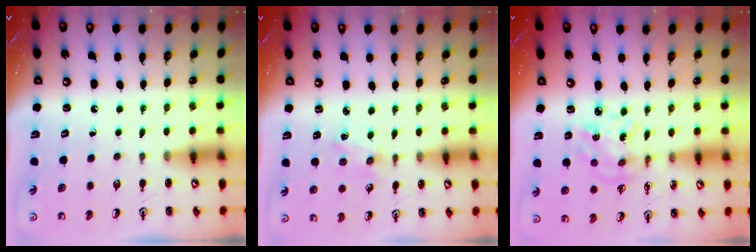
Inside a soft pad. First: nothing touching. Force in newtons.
{"total": 2.5, "press": 2.4, "slide": 0.4}
{"total": 7.1, "press": 7.1, "slide": 0.4}